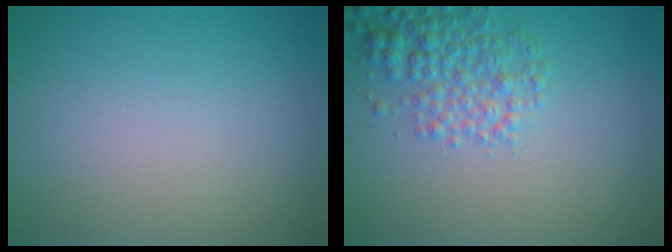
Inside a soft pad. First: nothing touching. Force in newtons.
{"total": 3.9, "press": 3.9, "slide": 0.2}